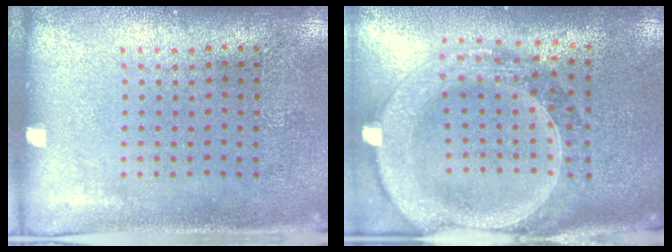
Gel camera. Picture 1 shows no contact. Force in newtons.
{"total": 2.9, "press": 2.5, "slide": 1.5}